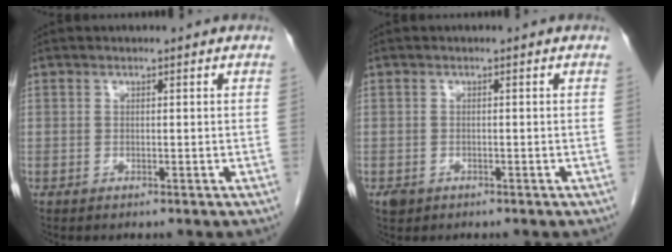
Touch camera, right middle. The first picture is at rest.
{"total": 1.4, "force": [-0.7, 1.1, 0.5], "torque": [-0.011, 0.002, -0.007]}